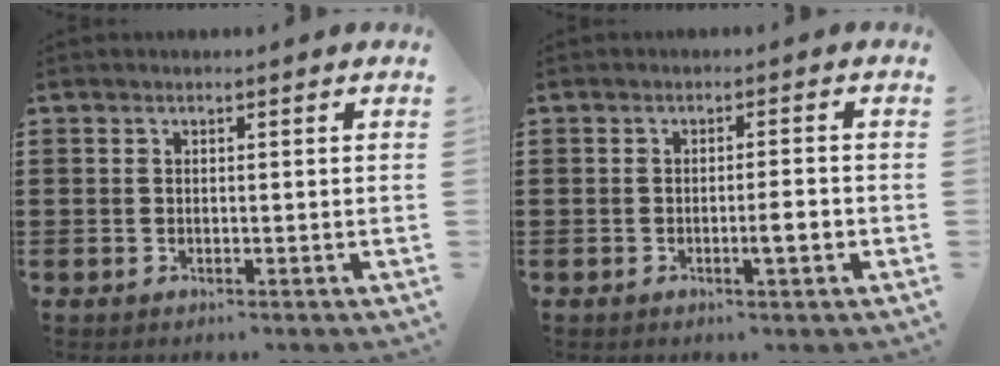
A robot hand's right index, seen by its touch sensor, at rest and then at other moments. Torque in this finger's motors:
{"motor_torque": [0.63, 0.14, 0.26, 0.03]}